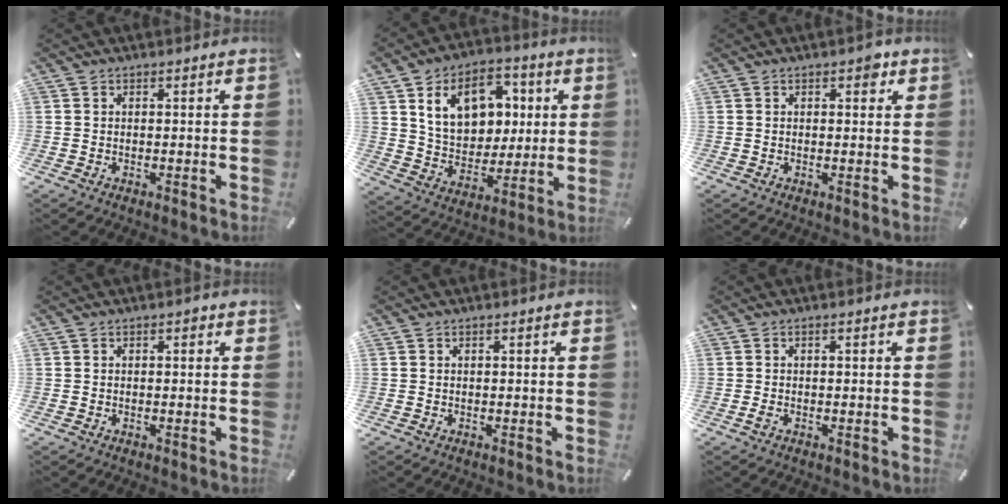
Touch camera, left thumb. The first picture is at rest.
{"total": 15.0, "force": [5.4, 11.5, 8.0], "torque": [-0.139, -0.003, 0.107]}
{"total": 2.6, "force": [1.2, 1.5, 1.7], "torque": [-0.013, -0.002, 0.014]}
{"total": 0.8, "force": [0.1, 0.5, 0.6], "torque": [-0.010, 0.005, 0.000]}
{"total": 0.0}
{"total": 1.2, "force": [-0.4, 0.4, 1.0], "torque": [-0.017, -0.001, -0.007]}